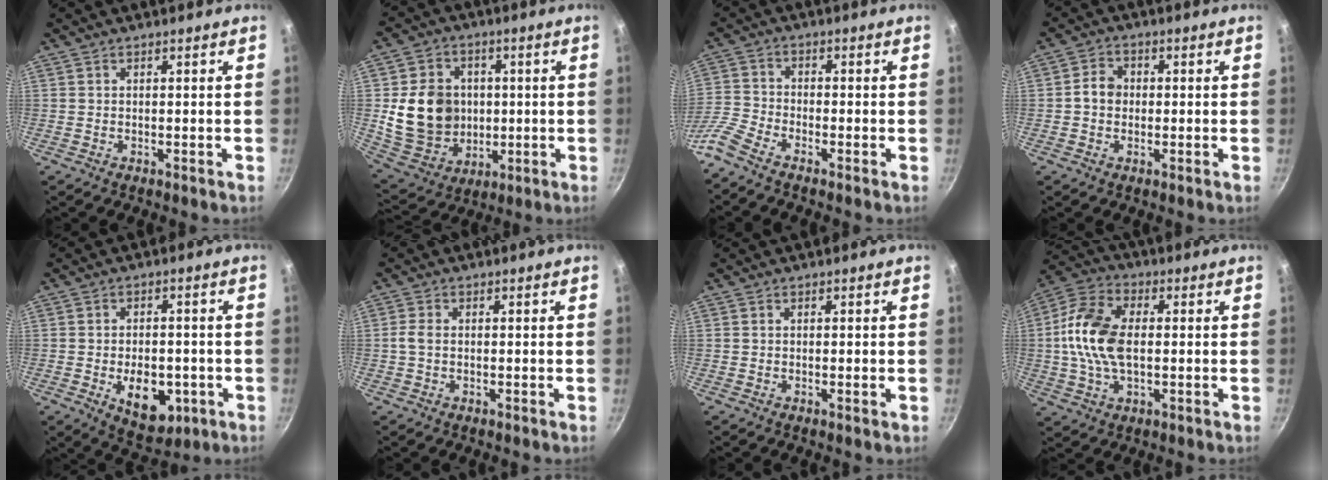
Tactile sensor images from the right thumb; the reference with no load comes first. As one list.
[{"total": 16.2, "force": [0.4, 13.7, 8.8], "torque": [-0.130, 0.003, 0.022]}, {"total": 6.2, "force": [-4.9, 1.9, 3.2], "torque": [-0.084, 0.031, -0.122]}, {"total": 4.3, "force": [-0.1, 3.6, 2.3], "torque": [-0.028, 0.015, -0.010]}, {"total": 10.7, "force": [-3.0, 6.6, 7.9], "torque": [-0.084, 0.002, -0.031]}, {"total": 2.2, "force": [-0.2, 1.4, 1.7], "torque": [-0.038, 0.008, -0.007]}, {"total": 0.6, "force": [-0.2, 0.1, 0.6], "torque": [-0.010, -0.001, -0.005]}, {"total": 13.4, "force": [0.3, 8.1, 10.6], "torque": [-0.200, 0.025, -0.010]}]